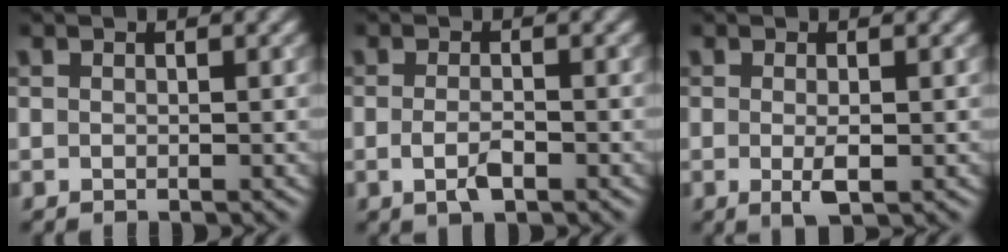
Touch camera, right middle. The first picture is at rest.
{"total": 1.8, "force": [-0.6, 0.6, 1.6], "torque": [-0.033, -0.006, -0.014]}
{"total": 1.9, "force": [-0.3, 0.4, 1.9], "torque": [-0.035, -0.007, -0.004]}